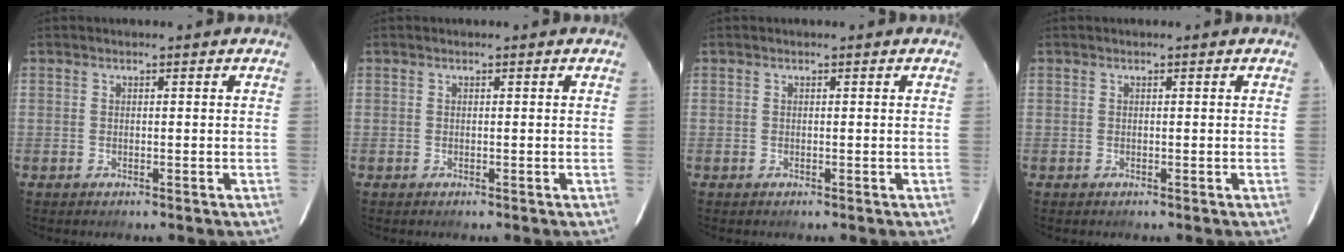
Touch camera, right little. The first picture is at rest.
{"total": 0.0}
{"total": 0.0}
{"total": 0.0}